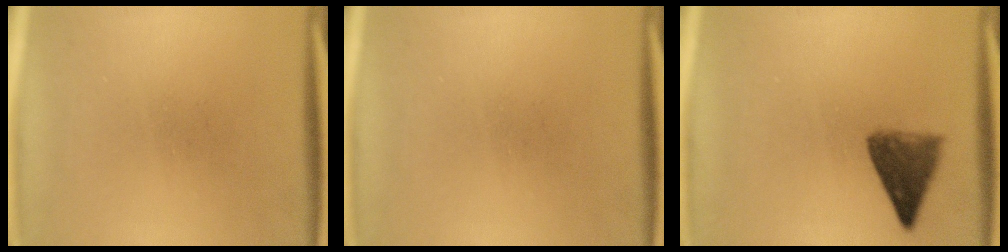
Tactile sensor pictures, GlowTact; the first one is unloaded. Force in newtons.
{"total": 0.0}
{"total": 5.4}